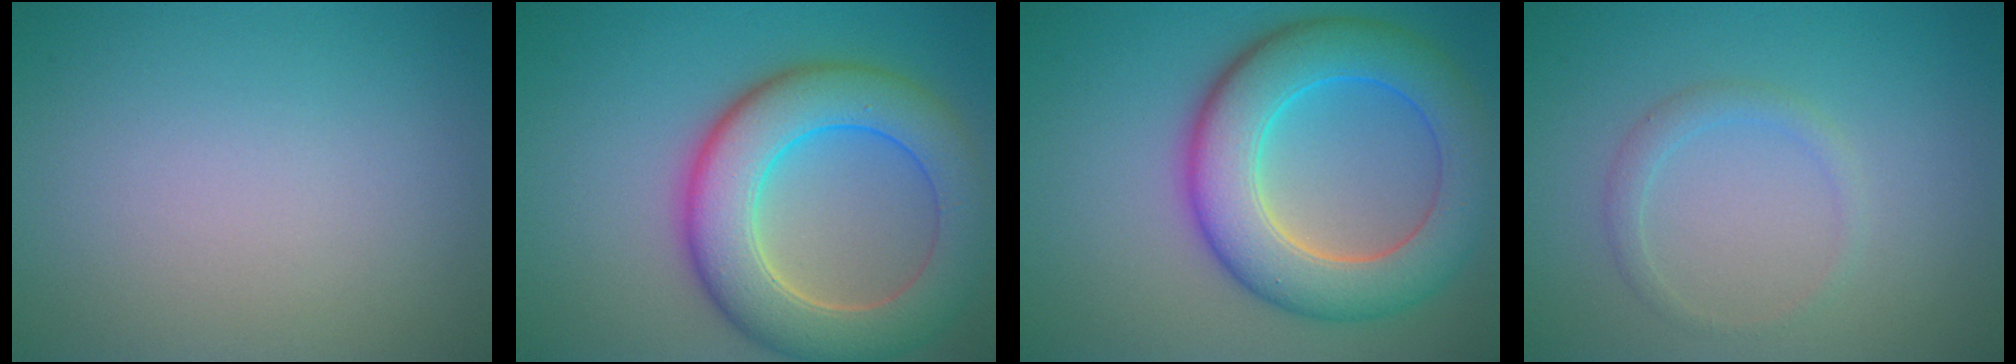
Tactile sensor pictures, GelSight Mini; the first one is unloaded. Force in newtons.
{"total": 8.9, "press": 8.9, "slide": 0.6}
{"total": 9.1, "press": 9.1, "slide": 0.2}
{"total": 1.4, "press": 1.4, "slide": 0.1}